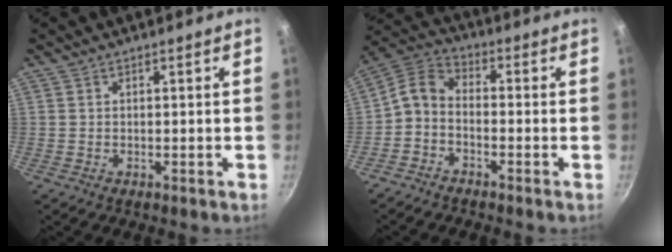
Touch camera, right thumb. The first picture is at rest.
{"total": 6.3, "force": [-2.4, 4.0, 4.2], "torque": [-0.095, 0.048, -0.062]}